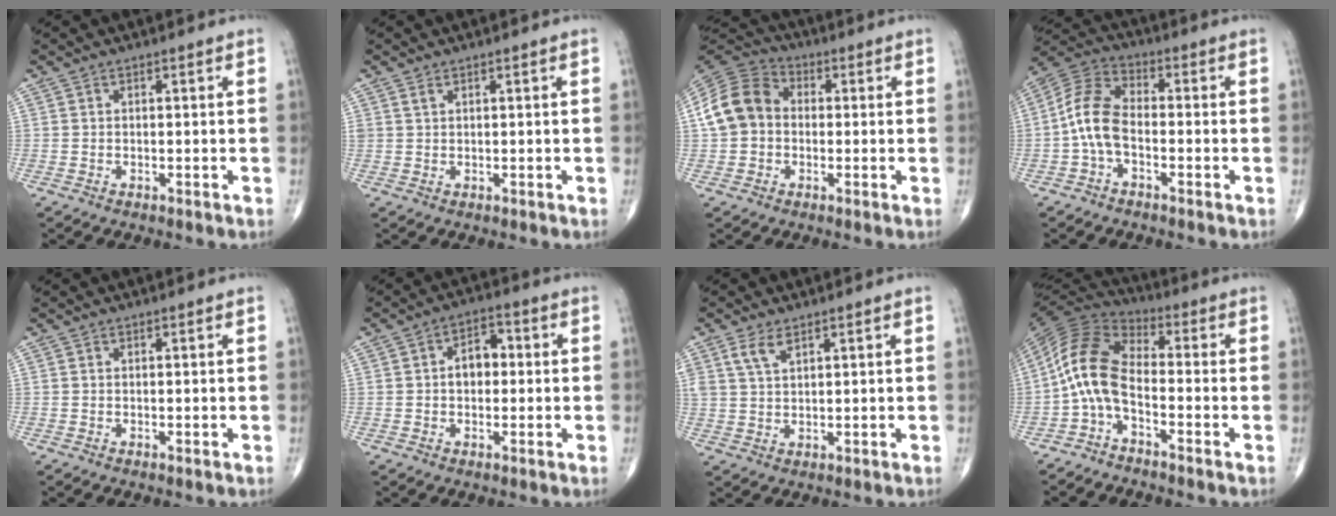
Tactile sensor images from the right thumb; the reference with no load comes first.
{"total": 0.8, "force": [0.6, 0.4, 0.3], "torque": [-0.003, 0.001, 0.012]}
{"total": 11.2, "force": [0.1, 9.1, 6.5], "torque": [-0.117, 0.035, -0.012]}
{"total": 9.0, "force": [-2.0, 5.0, 7.1], "torque": [-0.140, 0.034, -0.051]}
{"total": 0.0}
{"total": 8.0, "force": [0.4, 5.8, 5.6], "torque": [-0.051, 0.024, -0.003]}
{"total": 3.8, "force": [2.3, 1.7, 2.5], "torque": [-0.051, -0.003, 0.052]}
{"total": 10.5, "force": [-2.8, 5.3, 8.6], "torque": [-0.168, 0.053, -0.072]}